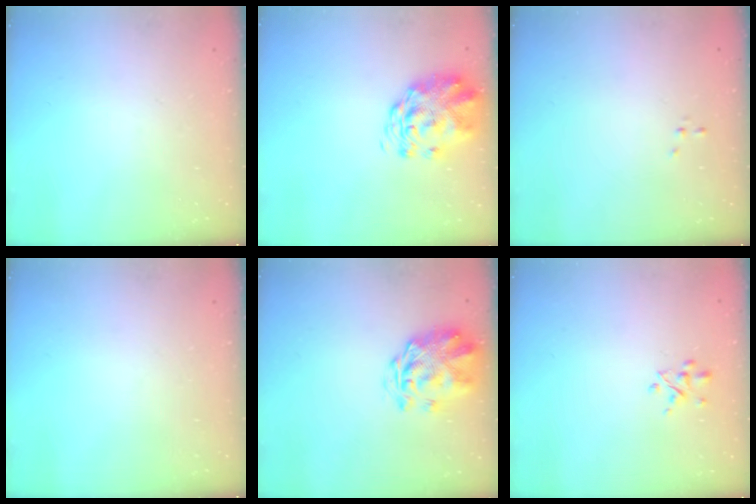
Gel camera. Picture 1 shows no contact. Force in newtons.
{"total": 3.0, "press": 2.8, "slide": 1.2}
{"total": 0.0}
{"total": 0.0}
{"total": 3.2, "press": 2.8, "slide": 1.5}
{"total": 2.5, "press": 2.5, "slide": 0.5}